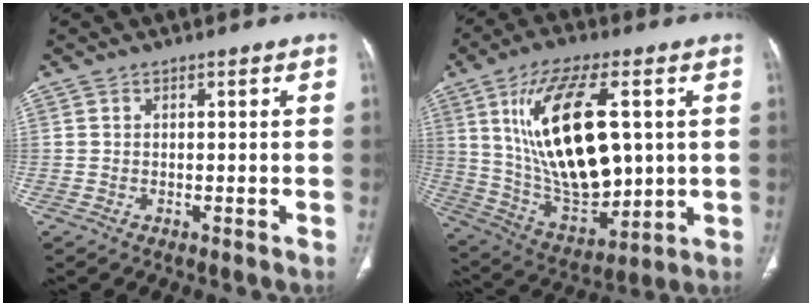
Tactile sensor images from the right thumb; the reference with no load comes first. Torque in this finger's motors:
{"motor_torque": [1.10, 3.90, 0.38, 0.35, 0.35]}